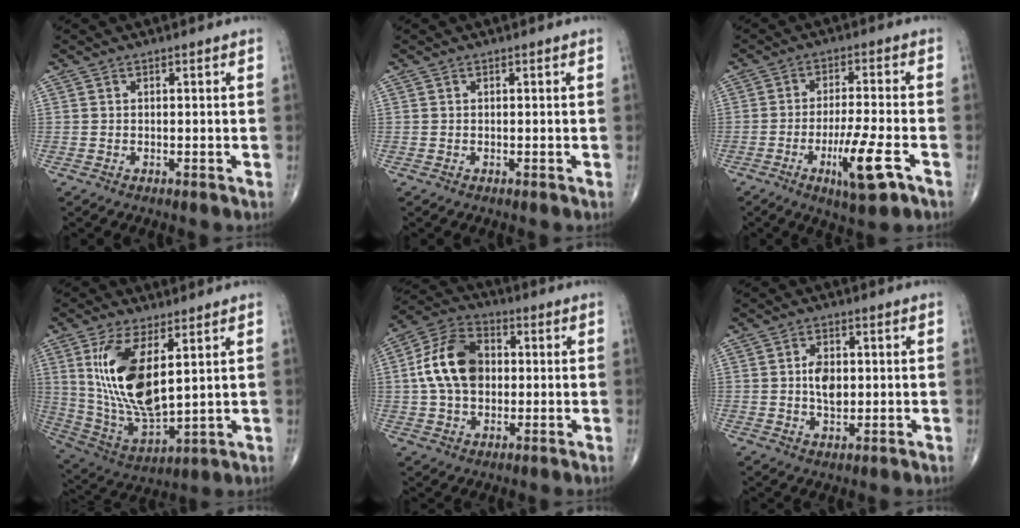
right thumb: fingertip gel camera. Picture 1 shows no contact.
{"total": 0.0}
{"total": 9.9, "force": [-4.4, 1.8, 8.7], "torque": [-0.160, 0.008, -0.070]}
{"total": 17.1, "force": [4.8, 7.2, 14.7], "torque": [-0.286, -0.027, 0.111]}
{"total": 13.4, "force": [1.0, 9.3, 9.6], "torque": [-0.162, 0.020, 0.009]}
{"total": 5.3, "force": [0.4, 3.2, 4.2], "torque": [-0.063, -0.005, 0.008]}